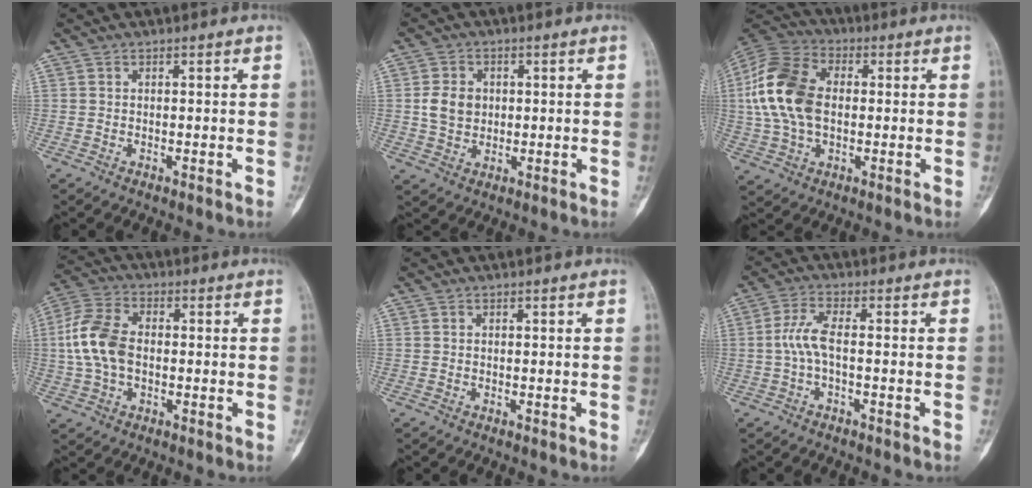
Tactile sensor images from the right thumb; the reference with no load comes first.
{"total": 5.8, "force": [0.6, 4.8, 3.3], "torque": [-0.044, -0.002, 0.012]}
{"total": 16.3, "force": [0.9, 10.5, 12.4], "torque": [-0.252, 0.022, 0.013]}
{"total": 10.8, "force": [-0.2, 6.9, 8.3], "torque": [-0.177, 0.021, -0.009]}
{"total": 0.0}
{"total": 4.8, "force": [-0.7, 1.4, 4.5], "torque": [-0.109, 0.015, -0.018]}